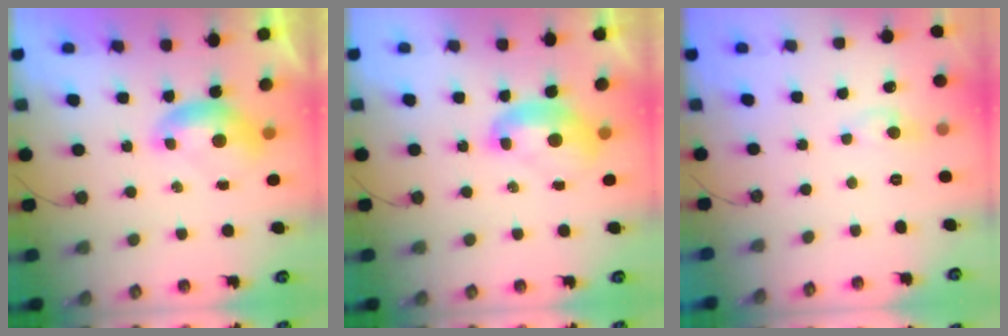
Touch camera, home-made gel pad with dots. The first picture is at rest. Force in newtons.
{"total": 2.5, "press": 2.5, "slide": 0.3}
{"total": 1.5, "press": 1.5, "slide": 0.1}